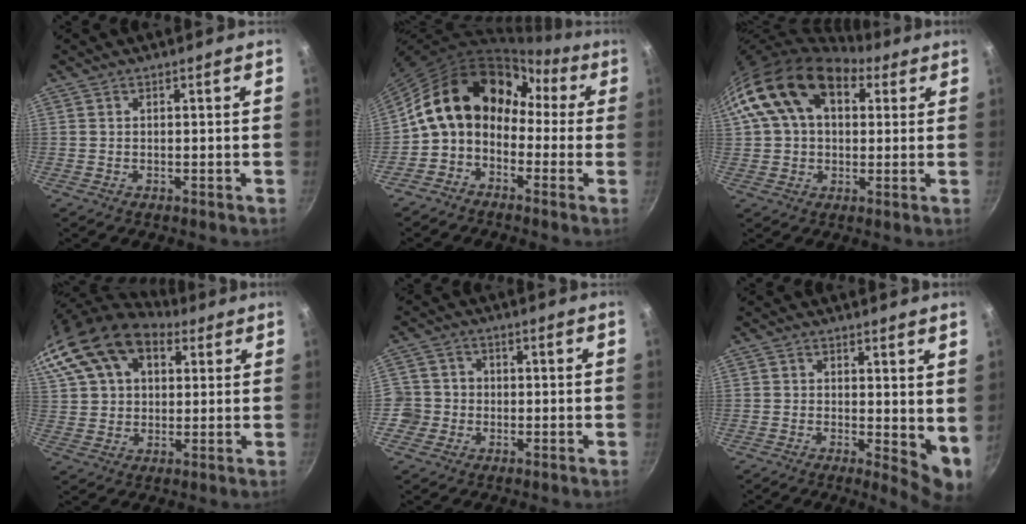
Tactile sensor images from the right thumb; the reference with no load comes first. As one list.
[{"total": 15.1, "force": [-0.4, 11.7, 9.6], "torque": [-0.135, 0.059, -0.032]}, {"total": 19.1, "force": [6.6, 12.4, 12.9], "torque": [-0.217, 0.022, 0.101]}, {"total": 20.0, "force": [9.9, 12.6, 11.9], "torque": [-0.226, 0.016, 0.174]}, {"total": 5.1, "force": [-1.1, 4.9, 1.0], "torque": [0.015, 0.013, -0.028]}, {"total": 6.5, "force": [0.7, 2.8, 5.8], "torque": [-0.067, -0.015, 0.010]}]